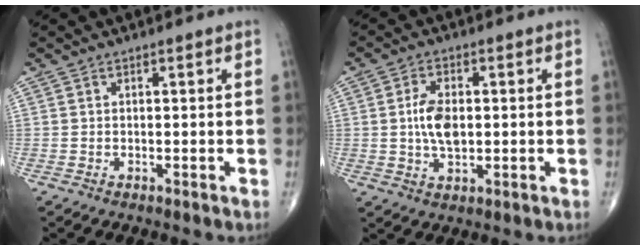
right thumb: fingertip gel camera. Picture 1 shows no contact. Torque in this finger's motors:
{"motor_torque": [1.12, 0.98, 0.94, -0.01, 0.04]}